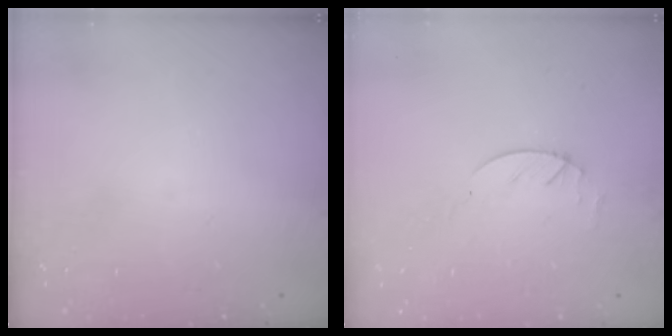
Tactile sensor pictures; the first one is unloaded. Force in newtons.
{"total": 1.9, "press": 1.9, "slide": 0.3}